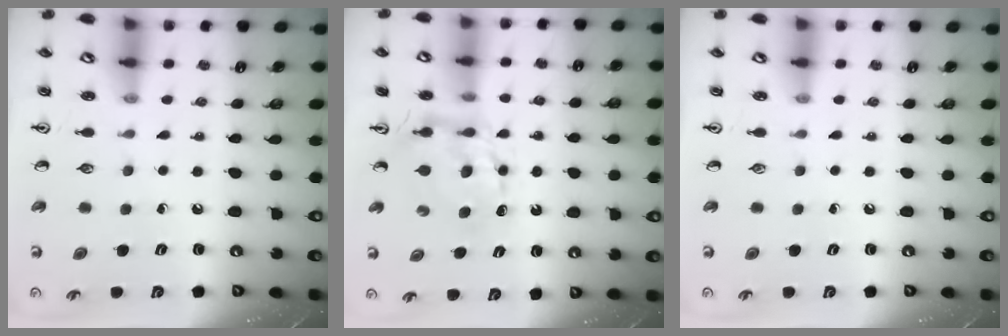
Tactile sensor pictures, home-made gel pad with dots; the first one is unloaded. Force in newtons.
{"total": 7.7, "press": 7.6, "slide": 0.6}
{"total": 0.0}